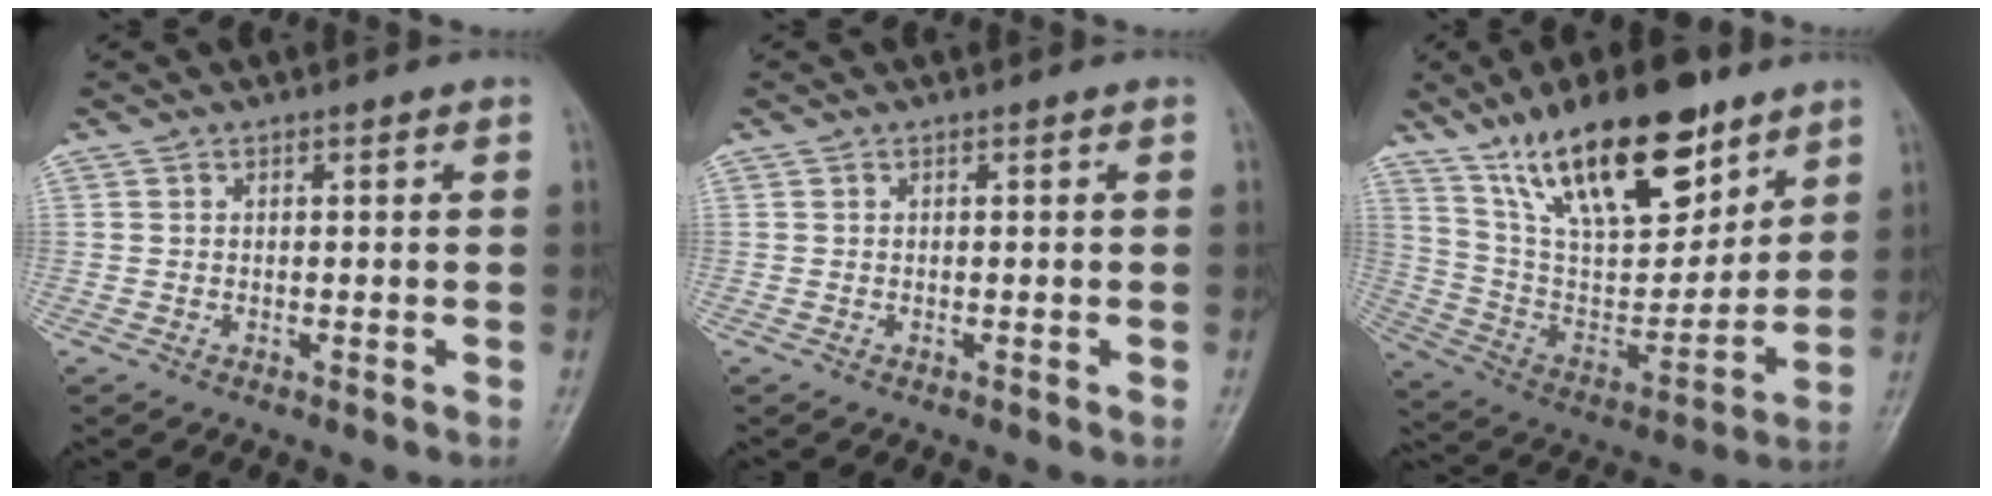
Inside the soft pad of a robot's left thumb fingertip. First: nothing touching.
{"total": 0.0}
{"total": 25.0, "force": [15.8, 10.2, 16.5], "torque": [-0.233, -0.054, 0.284]}